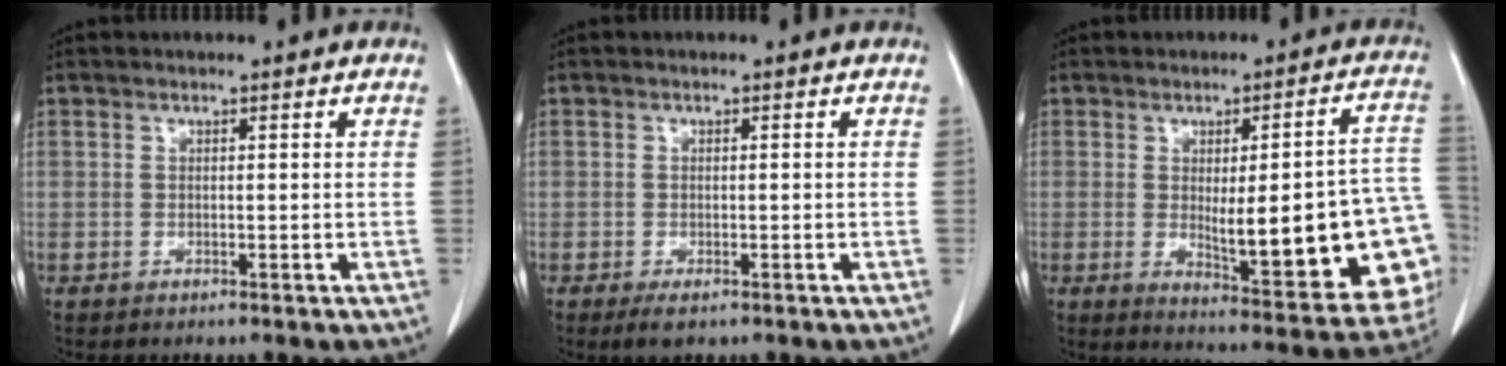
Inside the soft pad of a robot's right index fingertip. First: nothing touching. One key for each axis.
{"total": 2.1, "fx": -1.3, "fy": 0.9, "fz": 1.4, "tx": -0.027, "ty": -0.004, "tz": -0.017}
{"total": 22.8, "fx": -2.9, "fy": 5.0, "fz": 22.1, "tx": -0.197, "ty": 0.010, "tz": -0.012}